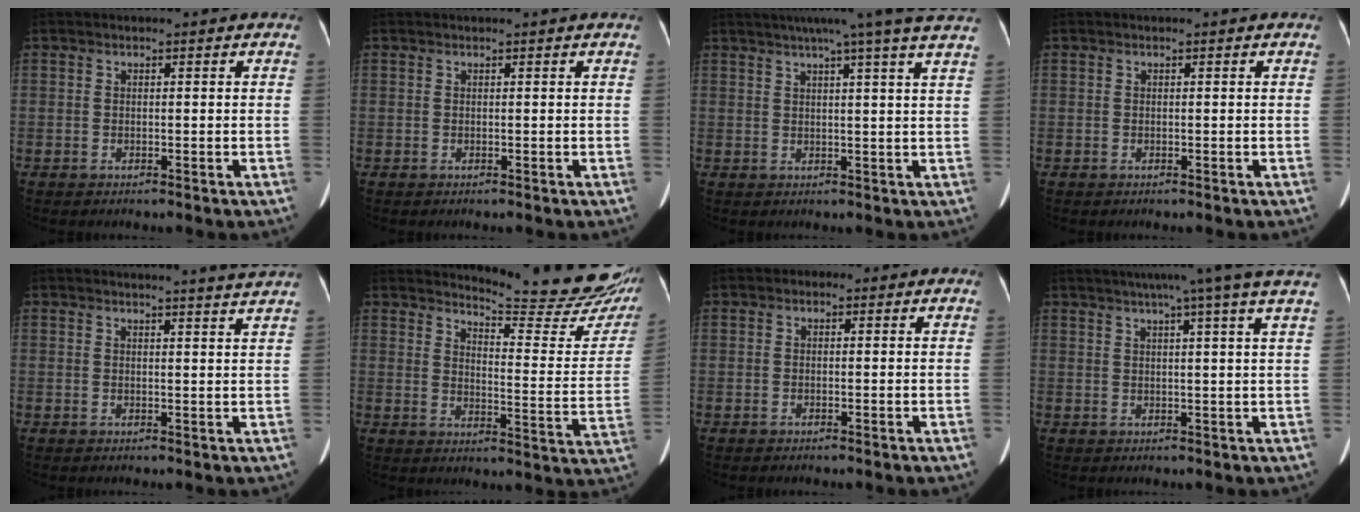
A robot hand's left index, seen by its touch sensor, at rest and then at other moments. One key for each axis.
{"total": 1.8, "fx": 1.7, "fy": -0.1, "fz": 0.5, "tx": -0.007, "ty": 0.018, "tz": 0.025}
{"total": 15.8, "fx": 12.9, "fy": -1.7, "fz": 8.9, "tx": -0.140, "ty": -0.001, "tz": 0.152}
{"total": 0.0}
{"total": 4.8, "fx": 4.5, "fy": -1.2, "fz": 1.3, "tx": -0.018, "ty": -0.010, "tz": 0.039}
{"total": 19.5, "fx": 18.4, "fy": 2.0, "fz": 6.0, "tx": -0.076, "ty": -0.107, "tz": 0.209}
{"total": 0.8, "fx": -0.2, "fy": 0.6, "fz": 0.4, "tx": -0.001, "ty": 0.006, "tz": -0.009}
{"total": 11.3, "fx": 8.7, "fy": -2.0, "fz": 6.9, "tx": -0.106, "ty": 0.006, "tz": 0.098}